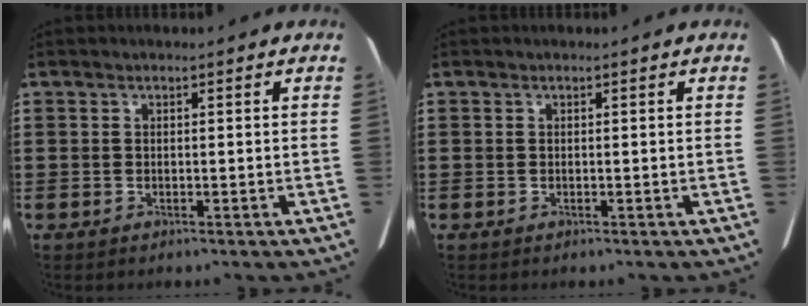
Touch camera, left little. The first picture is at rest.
{"total": 0.0}